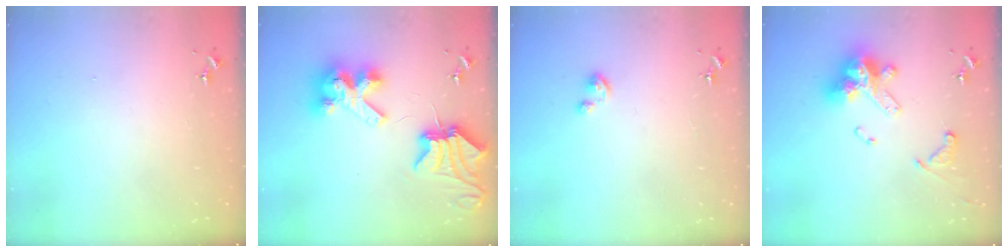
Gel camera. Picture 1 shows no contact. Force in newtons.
{"total": 11.9, "press": 11.8, "slide": 1.5}
{"total": 1.8, "press": 1.8, "slide": 0.2}
{"total": 16.0, "press": 15.9, "slide": 1.7}